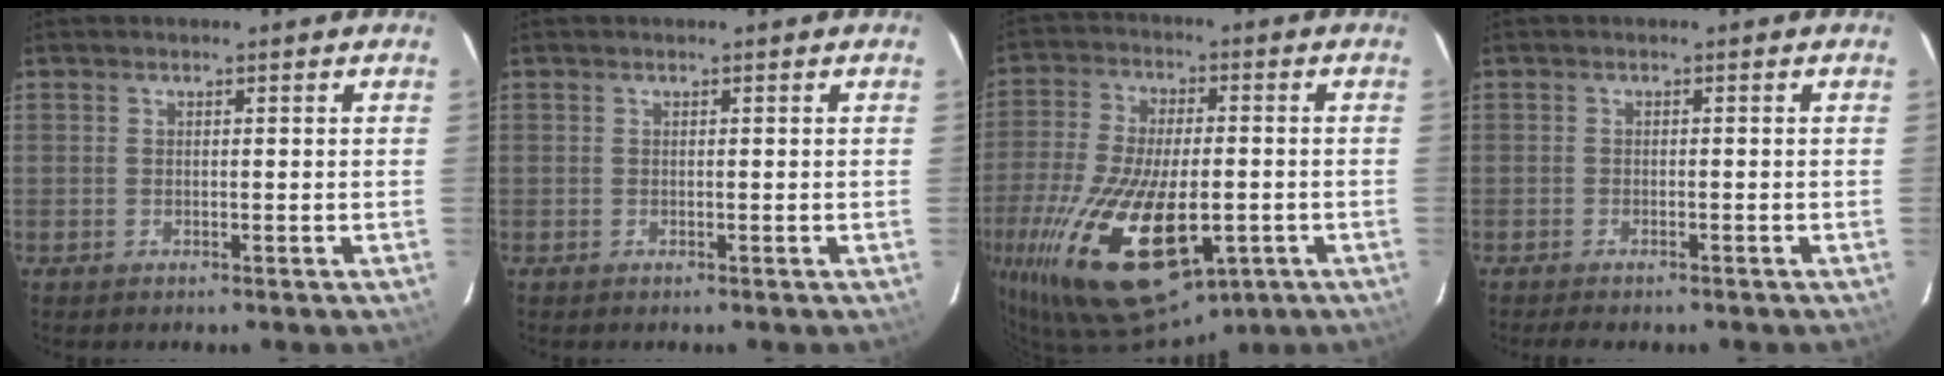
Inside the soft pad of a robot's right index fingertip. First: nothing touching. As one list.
[{"total": 0.0}, {"total": 28.4, "force": [-10.7, 13.3, 22.7], "torque": [-0.489, -0.072, -0.166]}, {"total": 3.7, "force": [-3.1, 1.0, 1.7], "torque": [-0.040, -0.012, -0.049]}]